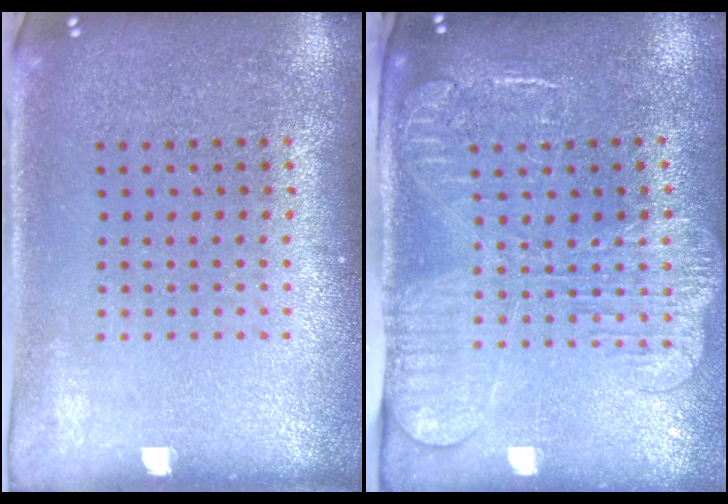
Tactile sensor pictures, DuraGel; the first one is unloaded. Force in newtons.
{"total": 2.5, "press": 2.0, "slide": 1.4}